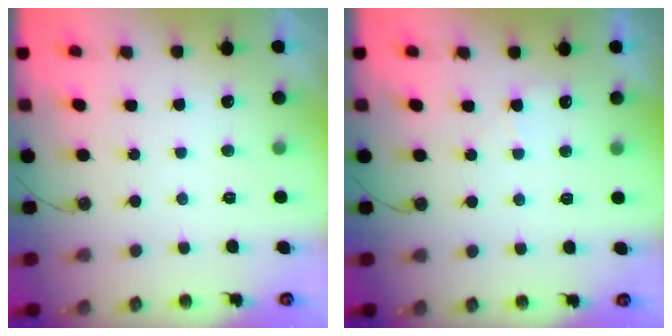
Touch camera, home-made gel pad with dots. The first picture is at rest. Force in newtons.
{"total": 3.2, "press": 3.2, "slide": 0.5}